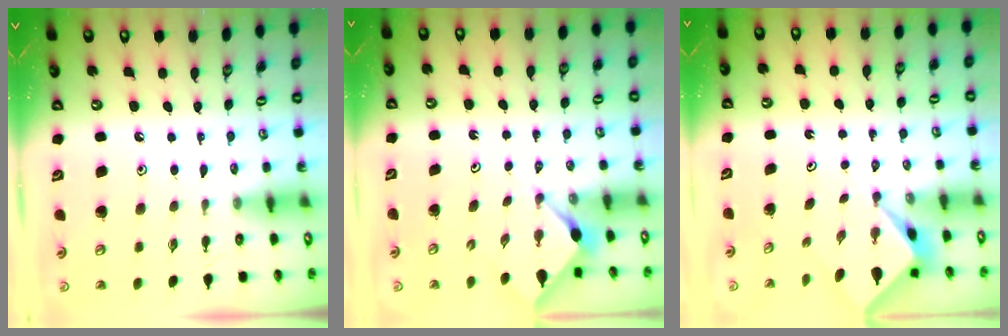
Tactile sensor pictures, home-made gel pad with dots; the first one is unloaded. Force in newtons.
{"total": 3.0, "press": 3.0, "slide": 0.3}
{"total": 2.1, "press": 2.1, "slide": 0.2}